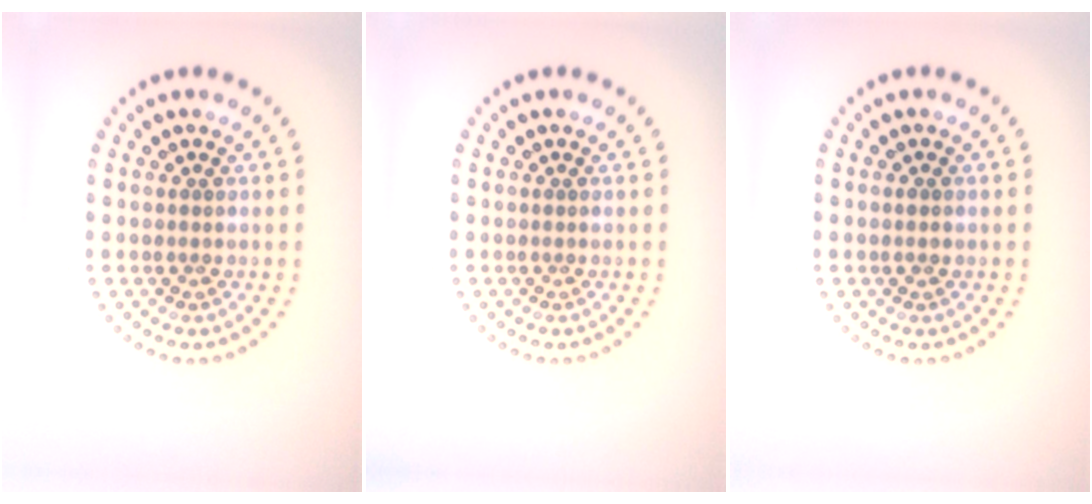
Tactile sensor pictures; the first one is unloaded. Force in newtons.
{"total": 0.0}
{"total": 0.9, "press": 0.9, "slide": 0.3}